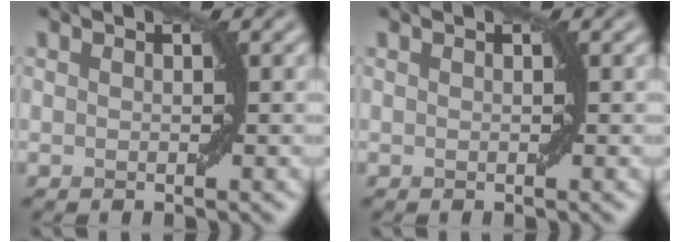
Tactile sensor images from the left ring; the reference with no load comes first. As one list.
[{"total": 0.0}]